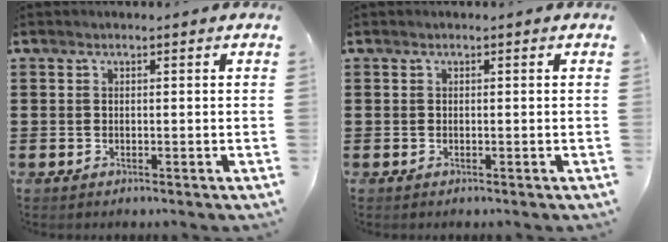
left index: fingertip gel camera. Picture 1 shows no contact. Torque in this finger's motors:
{"motor_torque": [-0.03, -0.03, 0.00, 0.00]}